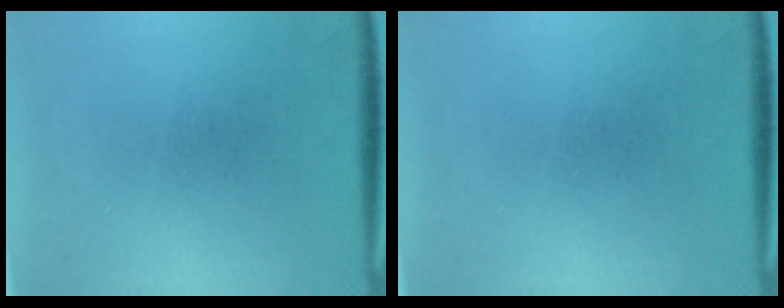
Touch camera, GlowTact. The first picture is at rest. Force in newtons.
{"total": 0.0}